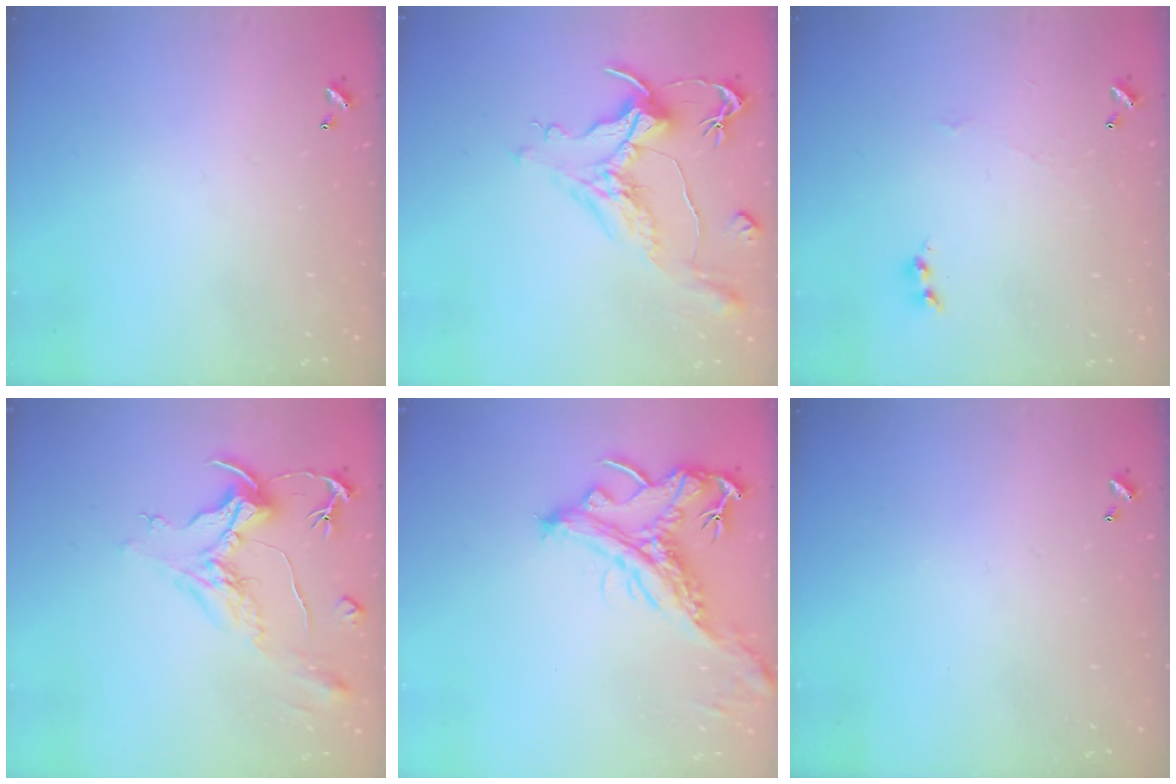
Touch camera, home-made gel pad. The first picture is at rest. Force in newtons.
{"total": 1.1, "press": 0.2, "slide": 1.1}
{"total": 1.6, "press": 1.5, "slide": 0.4}
{"total": 2.3, "press": 1.8, "slide": 1.3}
{"total": 2.0, "press": 1.5, "slide": 1.3}
{"total": 0.0}